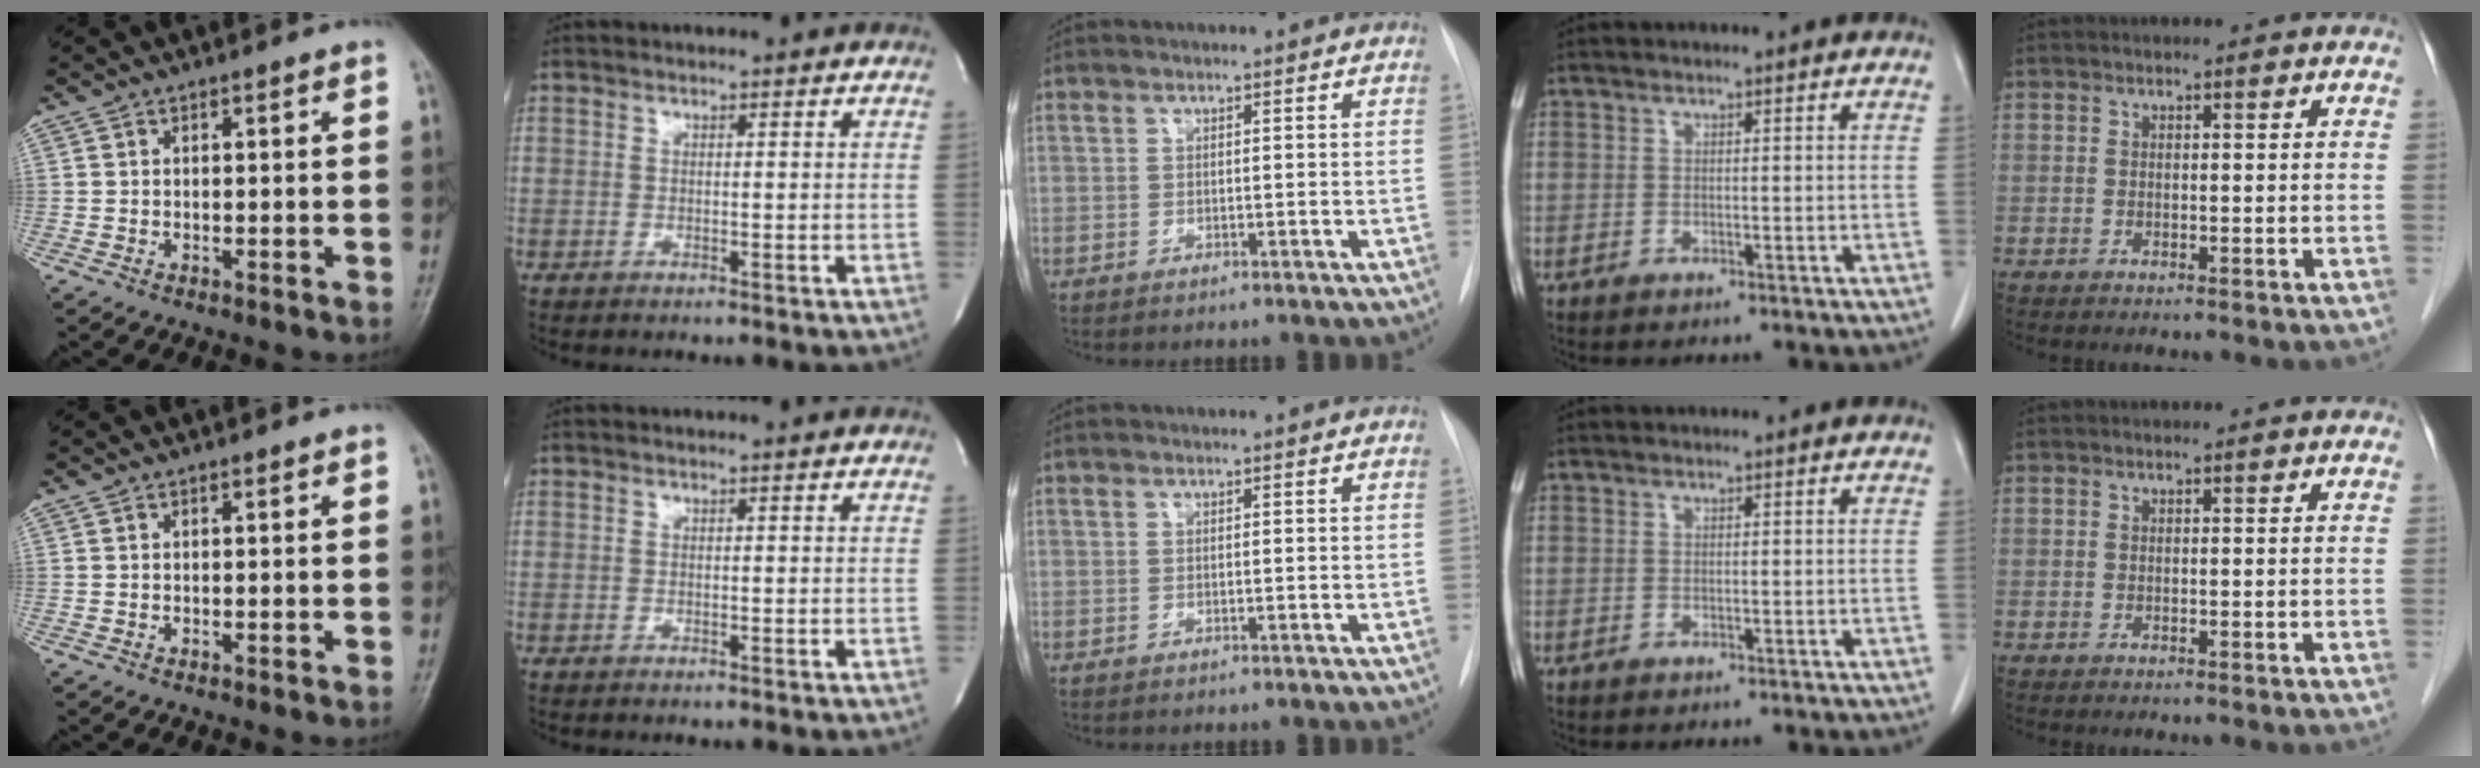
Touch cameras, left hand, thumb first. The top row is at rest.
{}